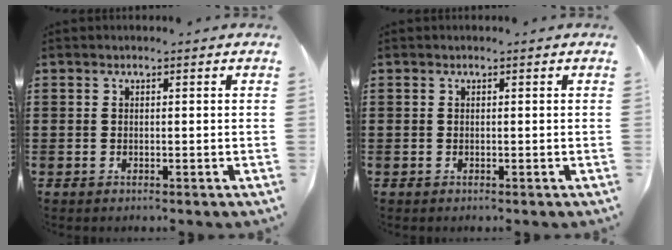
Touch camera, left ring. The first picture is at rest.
{"total": 0.0}